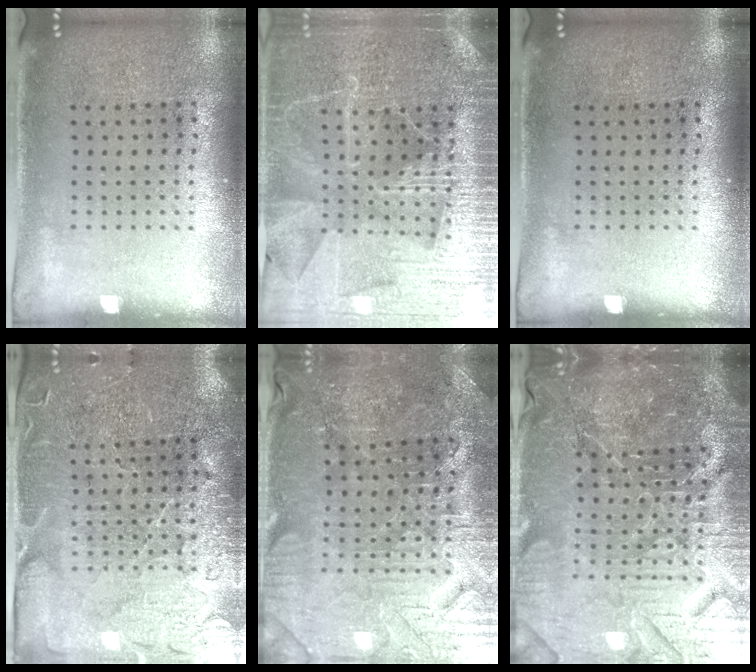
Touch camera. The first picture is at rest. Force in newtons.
{"total": 4.1, "press": 3.9, "slide": 1.3}
{"total": 0.0}
{"total": 3.5, "press": 3.4, "slide": 0.9}
{"total": 3.5, "press": 3.5, "slide": 0.5}
{"total": 6.4, "press": 5.9, "slide": 2.6}